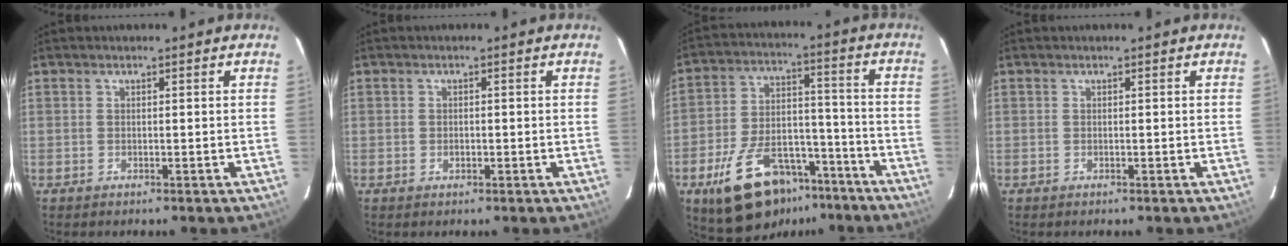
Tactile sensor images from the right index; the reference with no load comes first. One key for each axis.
{"total": 1.1, "fx": -0.3, "fy": 1.0, "fz": 0.3, "tx": -0.005, "ty": 0.000, "tz": -0.003}
{"total": 18.6, "fx": -11.8, "fy": 9.8, "fz": 10.6, "tx": -0.205, "ty": 0.013, "tz": -0.174}
{"total": 0.0}